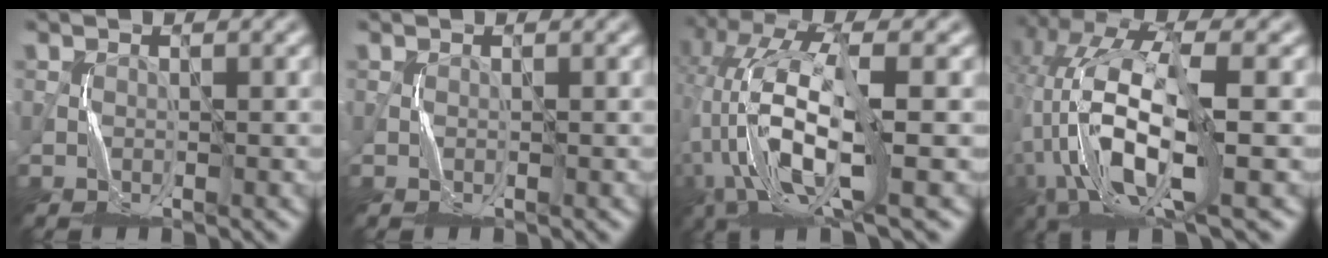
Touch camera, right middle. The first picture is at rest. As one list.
[{"total": 0.0}, {"total": 11.8, "force": [-1.8, 4.2, 10.9], "torque": [-0.227, 0.006, -0.040]}, {"total": 12.9, "force": [-2.5, 5.2, 11.6], "torque": [-0.251, 0.005, -0.052]}]